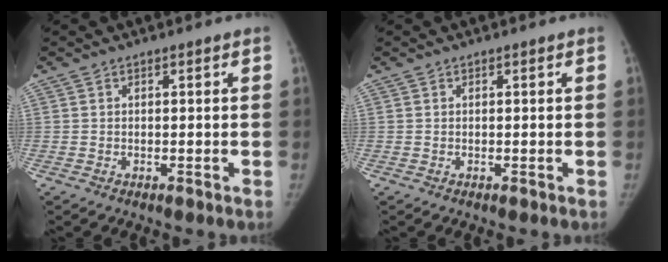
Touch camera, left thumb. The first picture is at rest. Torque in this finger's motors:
{"motor_torque": [0.01, 0.00, 0.20, -0.12, 0.00]}